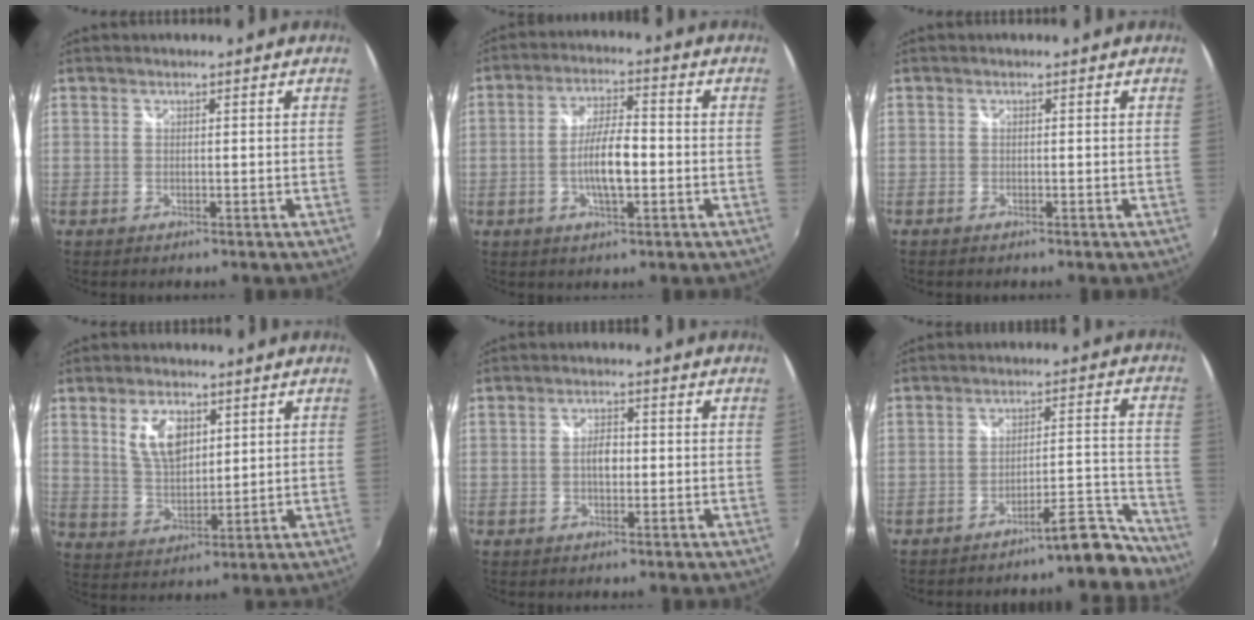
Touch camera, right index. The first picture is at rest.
{"total": 8.0, "force": [-1.8, 2.4, 7.4], "torque": [-0.141, 0.004, -0.030]}
{"total": 0.6, "force": [-0.5, 0.3, 0.1], "torque": [-0.005, -0.004, -0.013]}
{"total": 8.1, "force": [3.4, 4.3, 5.9], "torque": [-0.111, 0.006, 0.070]}
{"total": 3.1, "force": [-0.3, 1.8, 2.6], "torque": [-0.045, 0.005, -0.006]}
{"total": 9.4, "force": [-8.6, 1.4, 3.3], "torque": [-0.030, 0.042, -0.115]}